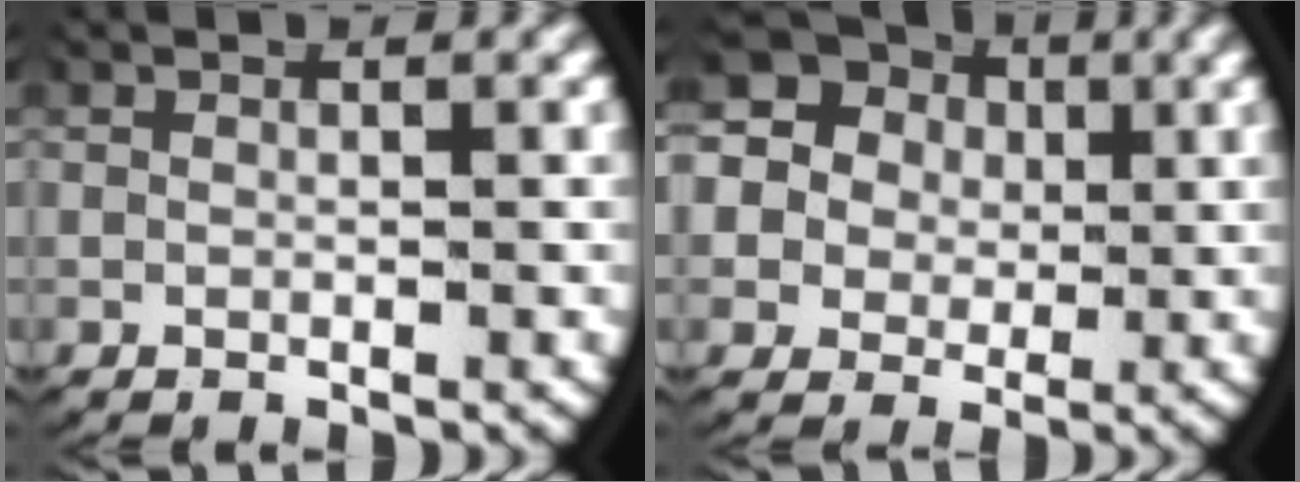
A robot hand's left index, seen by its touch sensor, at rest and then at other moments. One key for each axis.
{"total": 14.8, "fx": 4.1, "fy": 12.8, "fz": 6.1, "tx": -0.162, "ty": -0.004, "tz": 0.047}